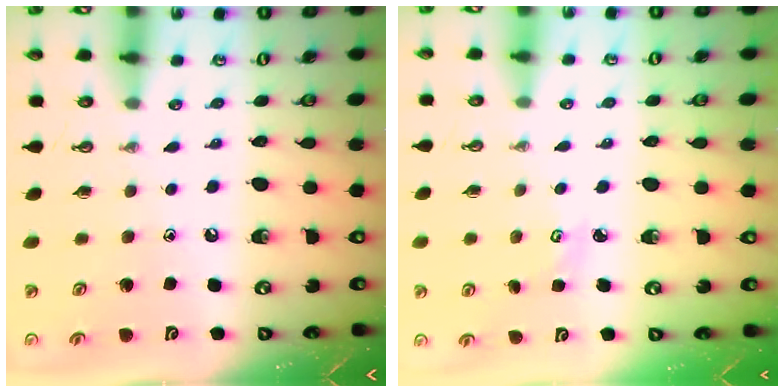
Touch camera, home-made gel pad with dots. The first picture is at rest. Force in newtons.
{"total": 2.7, "press": 2.7, "slide": 0.3}